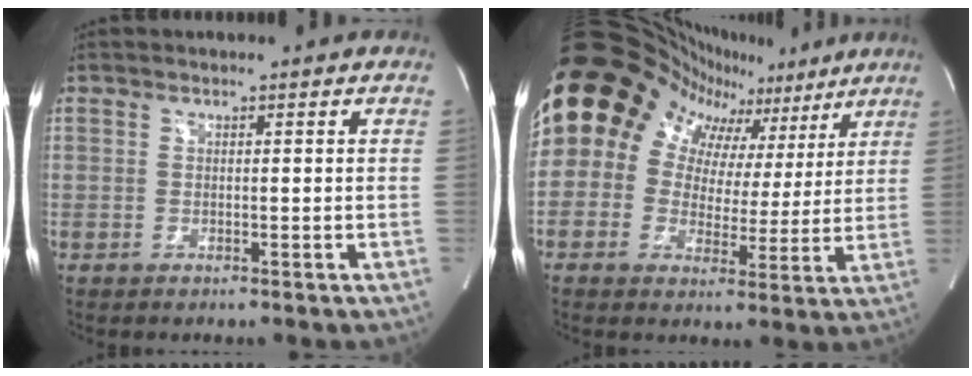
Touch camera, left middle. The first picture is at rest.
{"total": 22.7, "force": [13.2, 15.3, 10.3], "torque": [-0.199, 0.095, 0.188]}